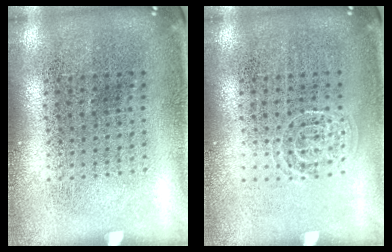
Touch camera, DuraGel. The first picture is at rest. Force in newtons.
{"total": 1.1, "press": 1.1, "slide": 0.2}